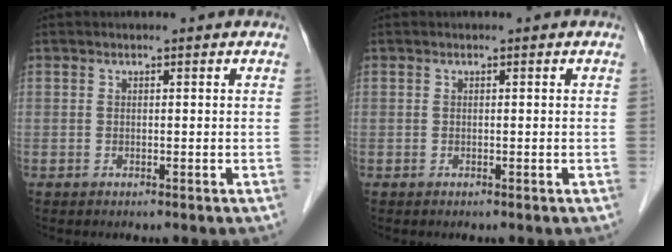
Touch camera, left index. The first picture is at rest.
{"total": 0.0}